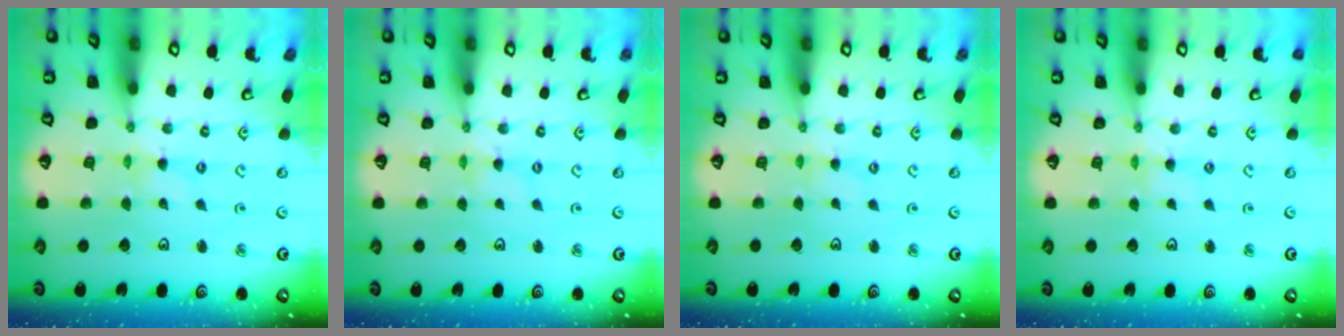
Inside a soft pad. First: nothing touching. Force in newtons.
{"total": 0.0}
{"total": 0.5, "press": 0.5, "slide": 0.2}
{"total": 0.0}